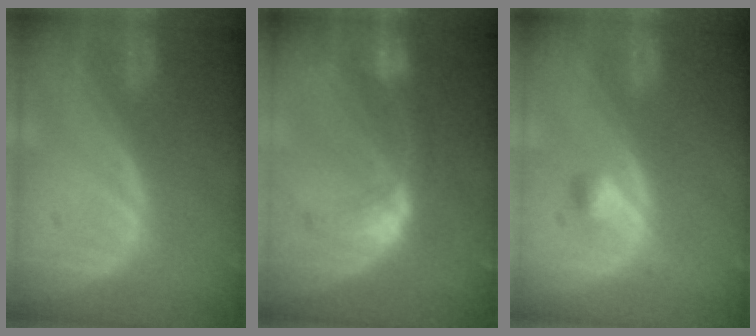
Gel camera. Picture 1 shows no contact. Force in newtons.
{"total": 8.1, "press": 7.2, "slide": 3.7}
{"total": 2.0, "press": 2.0, "slide": 0.2}